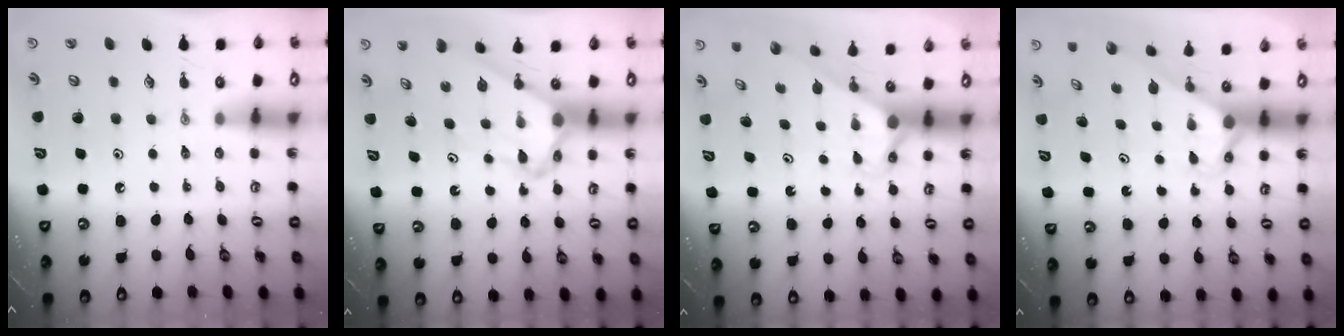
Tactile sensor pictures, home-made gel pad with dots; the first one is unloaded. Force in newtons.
{"total": 6.2, "press": 6.1, "slide": 0.5}
{"total": 2.9, "press": 2.9, "slide": 0.0}
{"total": 2.9, "press": 2.9, "slide": 0.0}